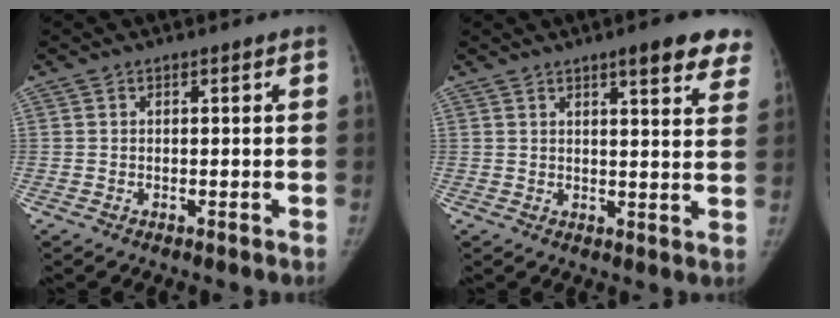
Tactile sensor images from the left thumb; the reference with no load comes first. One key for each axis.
{"total": 9.6, "fx": 6.6, "fy": 2.3, "fz": 6.6, "tx": -0.052, "ty": -0.027, "tz": 0.074}